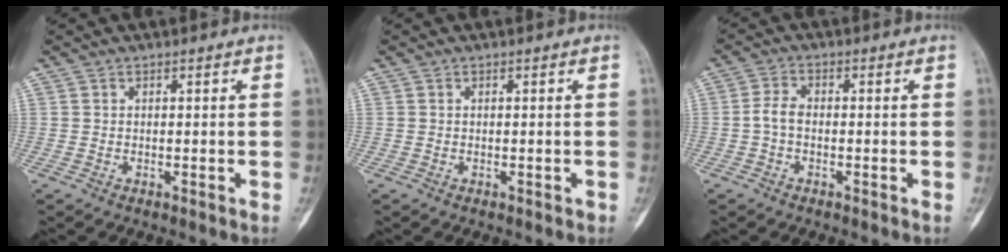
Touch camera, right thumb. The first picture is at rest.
{"total": 0.0}
{"total": 3.1, "force": [-0.5, 1.9, 2.4], "torque": [-0.047, 0.013, -0.018]}